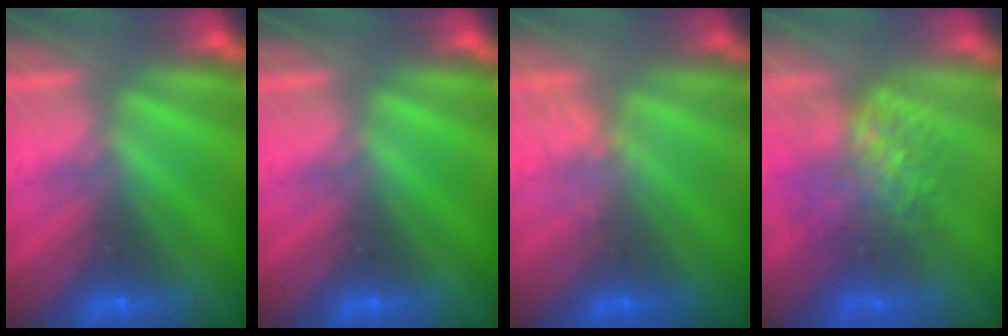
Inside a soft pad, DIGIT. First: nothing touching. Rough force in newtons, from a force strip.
{"total": 0.0}
{"total": 2.3}
{"total": 7.0}